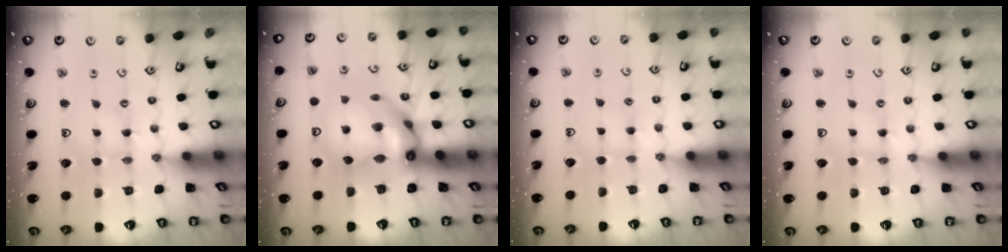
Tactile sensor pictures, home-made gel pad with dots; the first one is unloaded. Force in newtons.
{"total": 17.4, "press": 17.3, "slide": 1.5}
{"total": 3.8, "press": 3.7, "slide": 0.6}
{"total": 0.0}